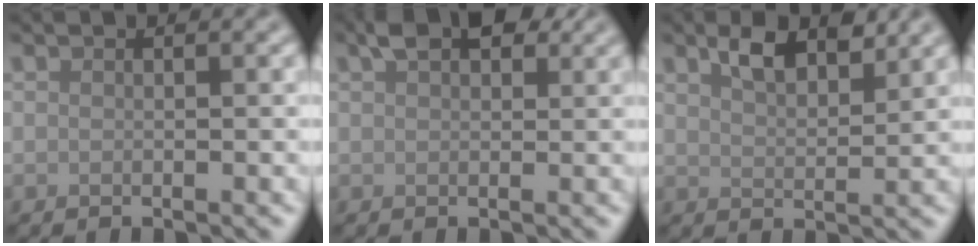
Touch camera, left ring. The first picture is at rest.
{"total": 3.7, "force": [2.0, 2.1, 2.3], "torque": [-0.038, 0.008, 0.029]}
{"total": 3.7, "force": [2.4, 1.6, 2.4], "torque": [-0.046, 0.003, 0.042]}